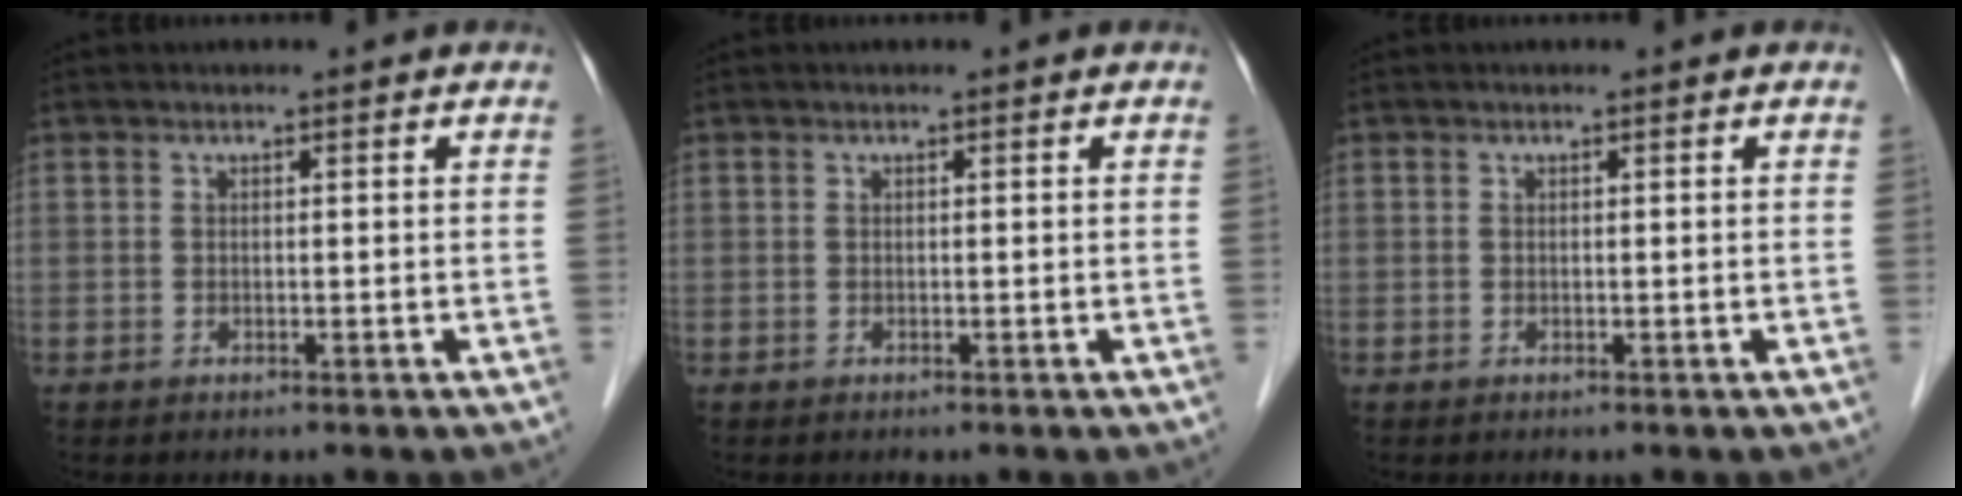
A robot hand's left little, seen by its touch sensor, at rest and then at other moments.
{"total": 0.0}
{"total": 0.0}